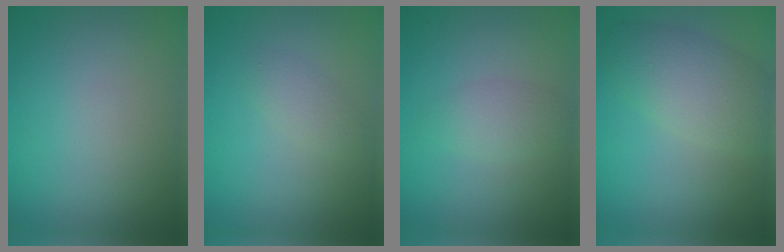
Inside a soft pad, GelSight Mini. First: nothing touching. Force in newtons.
{"total": 1.3, "press": 1.3, "slide": 0.0}
{"total": 2.0, "press": 2.0, "slide": 0.1}
{"total": 4.7, "press": 4.7, "slide": 0.1}